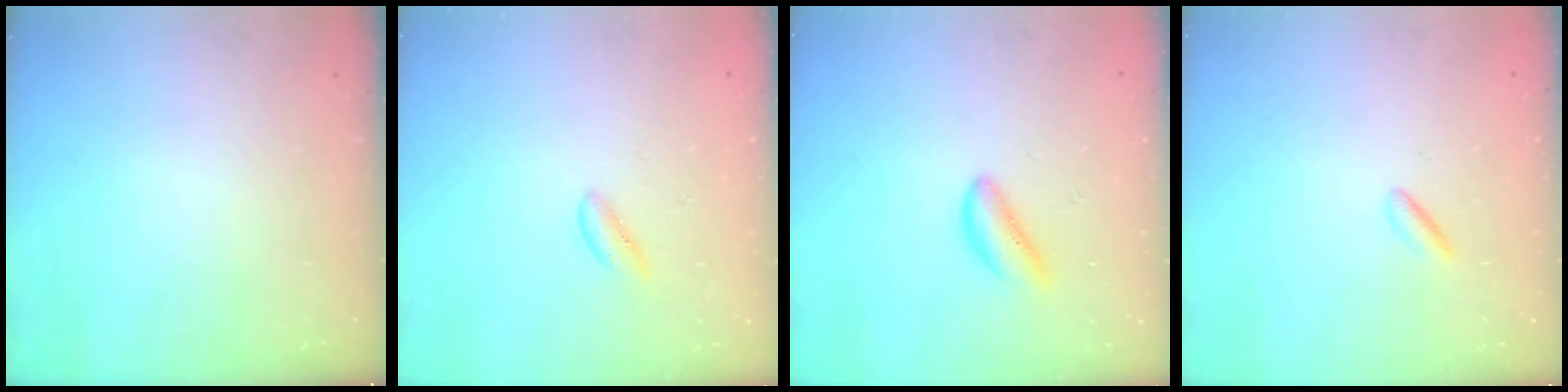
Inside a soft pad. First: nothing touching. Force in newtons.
{"total": 0.7, "press": 0.6, "slide": 0.4}
{"total": 3.5, "press": 3.3, "slide": 1.0}
{"total": 0.8, "press": 0.6, "slide": 0.6}